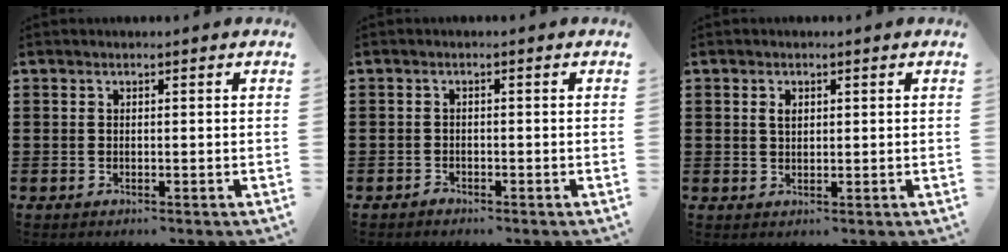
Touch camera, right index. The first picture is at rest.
{"total": 1.0, "force": [-0.9, 0.4, 0.2], "torque": [-0.006, -0.001, -0.020]}
{"total": 1.4, "force": [0.5, 0.9, 1.0], "torque": [-0.023, 0.006, 0.009]}